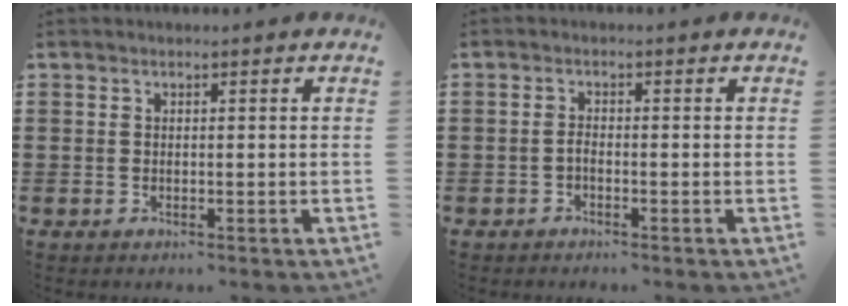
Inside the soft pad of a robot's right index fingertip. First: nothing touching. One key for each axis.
{"total": 0.9, "fx": -0.6, "fy": 0.1, "fz": 0.7, "tx": -0.016, "ty": -0.002, "tz": -0.009}